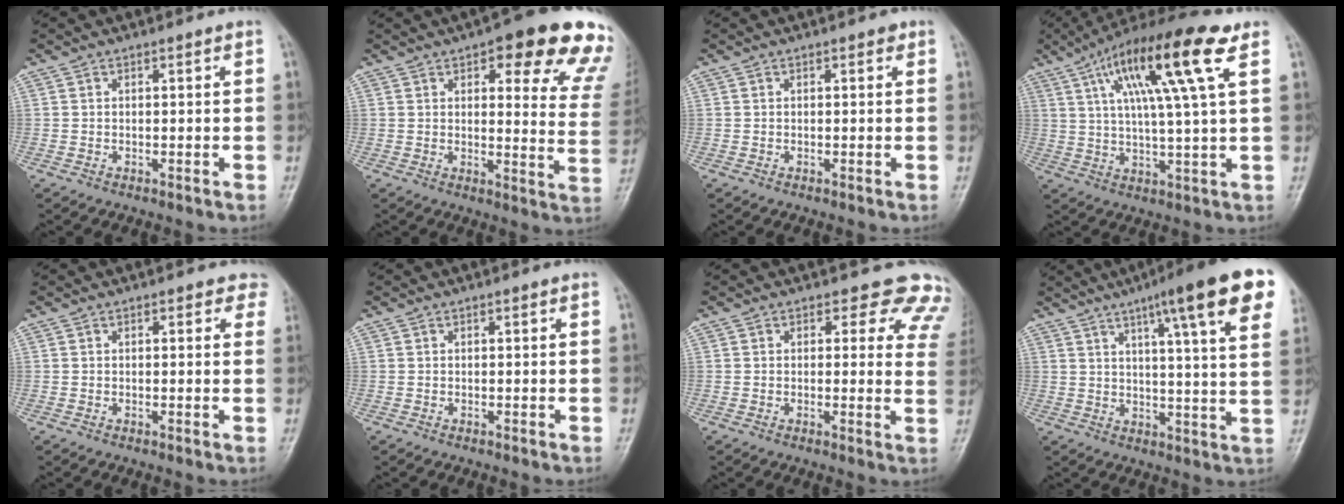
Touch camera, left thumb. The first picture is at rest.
{"total": 19.7, "force": [12.2, 6.1, 14.2], "torque": [-0.122, -0.041, 0.129]}
{"total": 0.6, "force": [0.3, 0.4, 0.3], "torque": [0.000, 0.000, -0.001]}
{"total": 17.3, "force": [7.1, 2.1, 15.6], "torque": [-0.272, 0.003, 0.115]}
{"total": 2.5, "force": [1.7, 1.6, 1.0], "torque": [0.019, -0.004, 0.004]}
{"total": 0.0}
{"total": 9.8, "force": [8.3, 4.7, 2.2], "torque": [0.035, -0.038, 0.055]}
{"total": 19.7, "force": [10.5, 2.6, 16.4], "torque": [-0.216, -0.019, 0.136]}